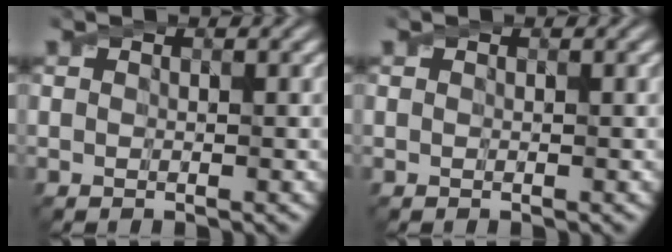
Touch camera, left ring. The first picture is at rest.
{"total": 0.0}